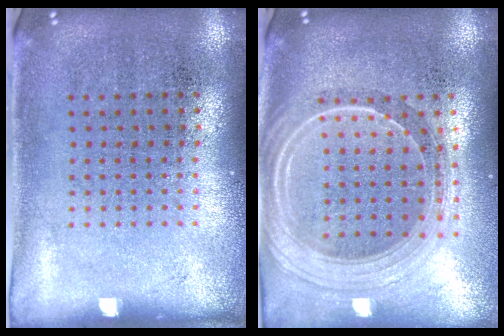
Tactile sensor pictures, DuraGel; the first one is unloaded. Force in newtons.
{"total": 2.3, "press": 2.0, "slide": 1.1}